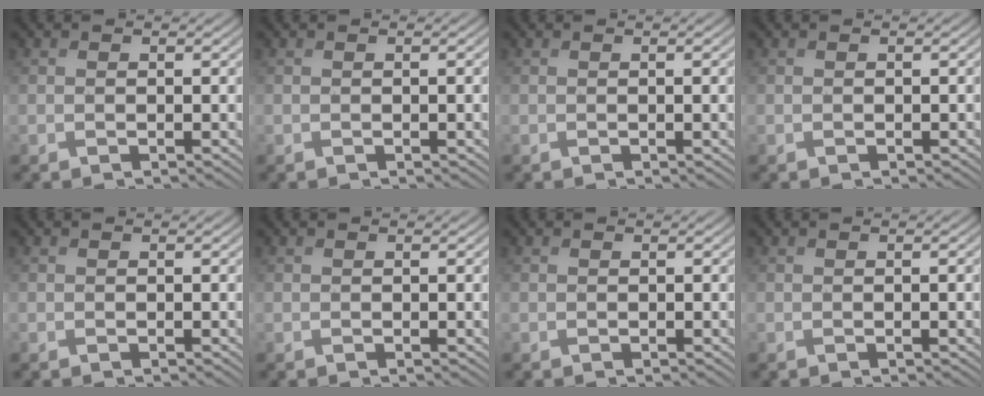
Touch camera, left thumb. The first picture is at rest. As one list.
[{"total": 1.8, "force": [-0.1, 0.3, 1.8], "torque": [-0.024, 0.002, -0.002]}, {"total": 2.7, "force": [0.0, 0.6, 2.6], "torque": [-0.035, 0.005, -0.001]}, {"total": 0.0}, {"total": 0.0}, {"total": 1.0, "force": [0.1, 0.1, 1.0], "torque": [-0.015, 0.002, 0.001]}, {"total": 0.0}, {"total": 2.4, "force": [0.0, 0.5, 2.3], "torque": [-0.030, 0.004, -0.001]}]